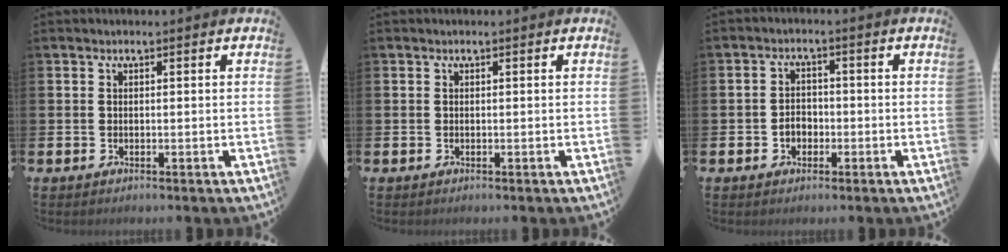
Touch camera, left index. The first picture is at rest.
{"total": 0.0}
{"total": 2.4, "force": [-0.9, 2.0, 1.1], "torque": [-0.012, 0.000, -0.024]}